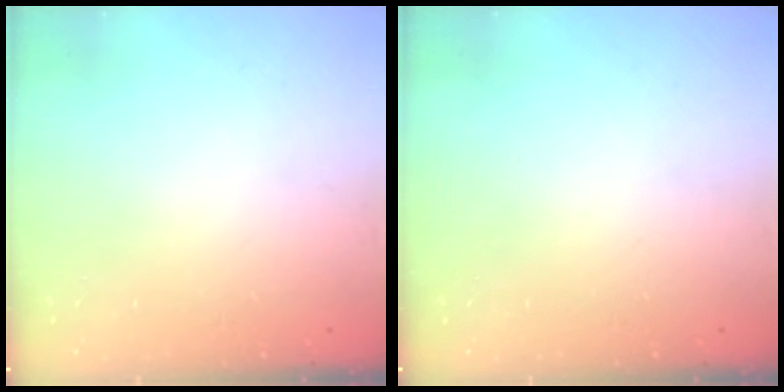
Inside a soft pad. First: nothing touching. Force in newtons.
{"total": 0.0}